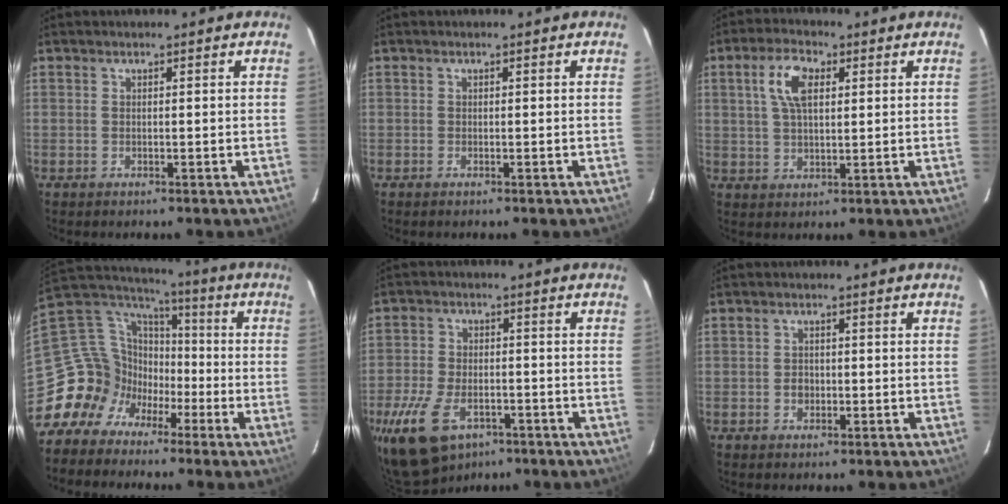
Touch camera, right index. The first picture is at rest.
{"total": 0.0}
{"total": 7.1, "force": [2.3, 3.5, 5.7], "torque": [-0.110, 0.015, 0.044]}
{"total": 14.8, "force": [-7.6, 12.1, 4.0], "torque": [-0.093, 0.047, -0.146]}
{"total": 12.9, "force": [-7.6, 7.4, 7.5], "torque": [-0.178, -0.019, -0.136]}
{"total": 1.9, "force": [-0.5, 1.7, 0.8], "torque": [-0.013, 0.006, -0.007]}